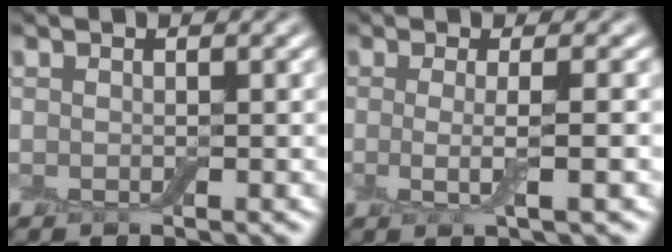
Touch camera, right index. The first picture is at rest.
{"total": 3.1, "force": [-0.3, 0.7, 3.0], "torque": [-0.054, -0.013, -0.008]}